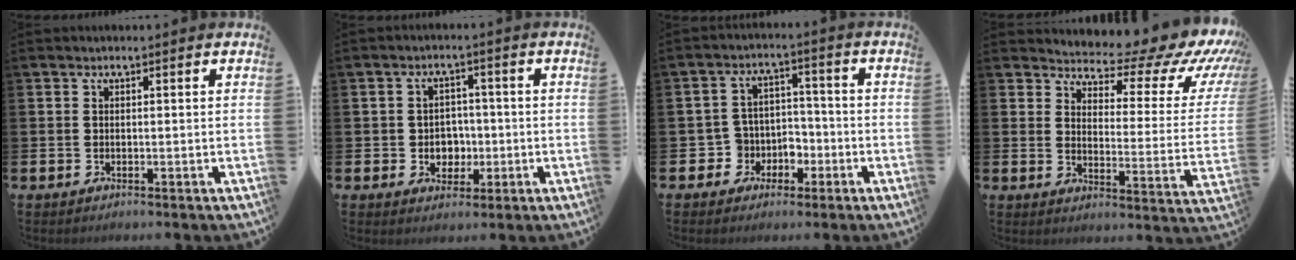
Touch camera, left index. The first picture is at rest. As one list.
[{"total": 3.4, "force": [-0.3, 3.2, 1.1], "torque": [-0.024, 0.001, -0.013]}, {"total": 4.9, "force": [-1.7, 4.5, 0.5], "torque": [-0.033, 0.006, -0.035]}, {"total": 7.7, "force": [6.8, 2.7, 2.6], "torque": [-0.046, -0.061, 0.107]}]